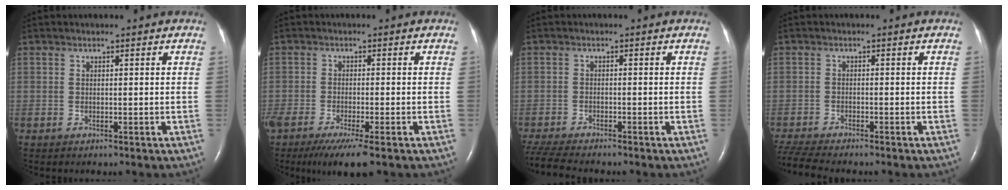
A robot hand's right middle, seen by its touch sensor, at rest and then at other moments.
{"total": 7.9, "force": [-5.5, 0.8, 5.6], "torque": [-0.090, -0.020, -0.088]}
{"total": 6.8, "force": [-6.2, 0.4, 2.8], "torque": [-0.054, -0.018, -0.108]}
{"total": 6.0, "force": [-5.6, 0.0, 2.2], "torque": [-0.046, -0.017, -0.099]}